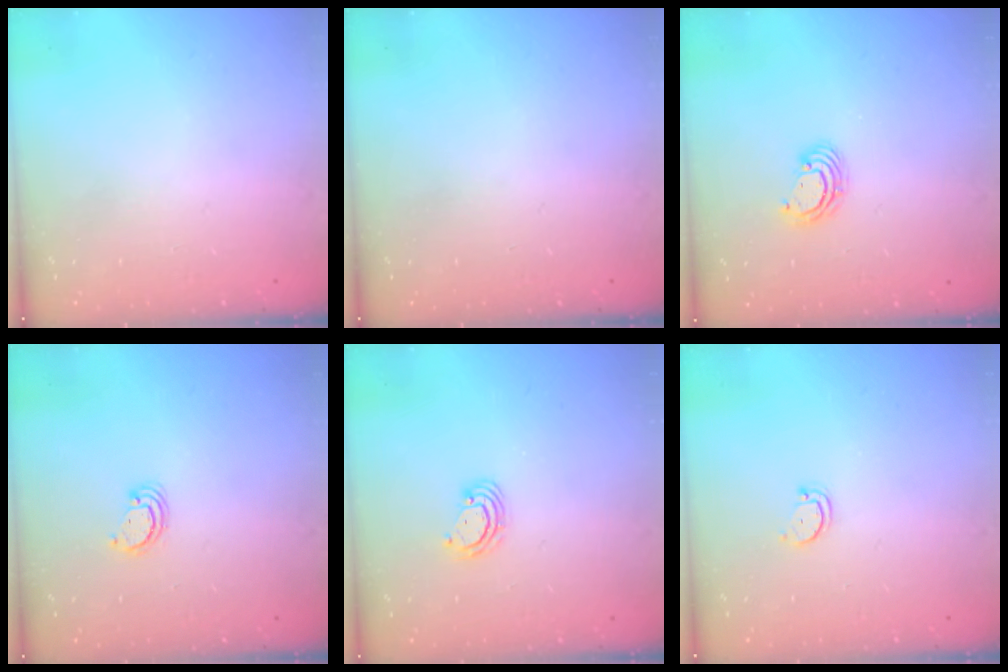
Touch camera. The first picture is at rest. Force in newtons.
{"total": 0.0}
{"total": 3.3, "press": 3.3, "slide": 0.2}
{"total": 2.3, "press": 2.3, "slide": 0.2}
{"total": 3.2, "press": 3.2, "slide": 0.3}
{"total": 2.3, "press": 2.3, "slide": 0.4}